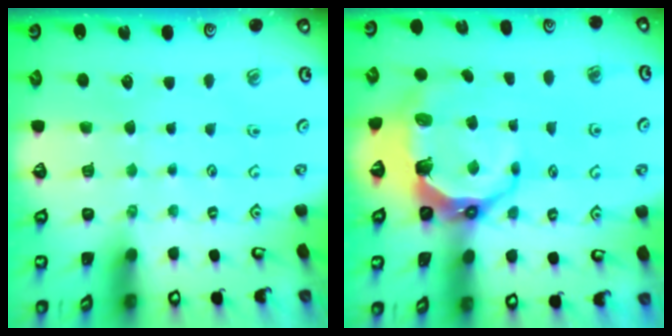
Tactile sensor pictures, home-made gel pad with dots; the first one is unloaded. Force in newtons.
{"total": 9.3, "press": 7.9, "slide": 5.0}